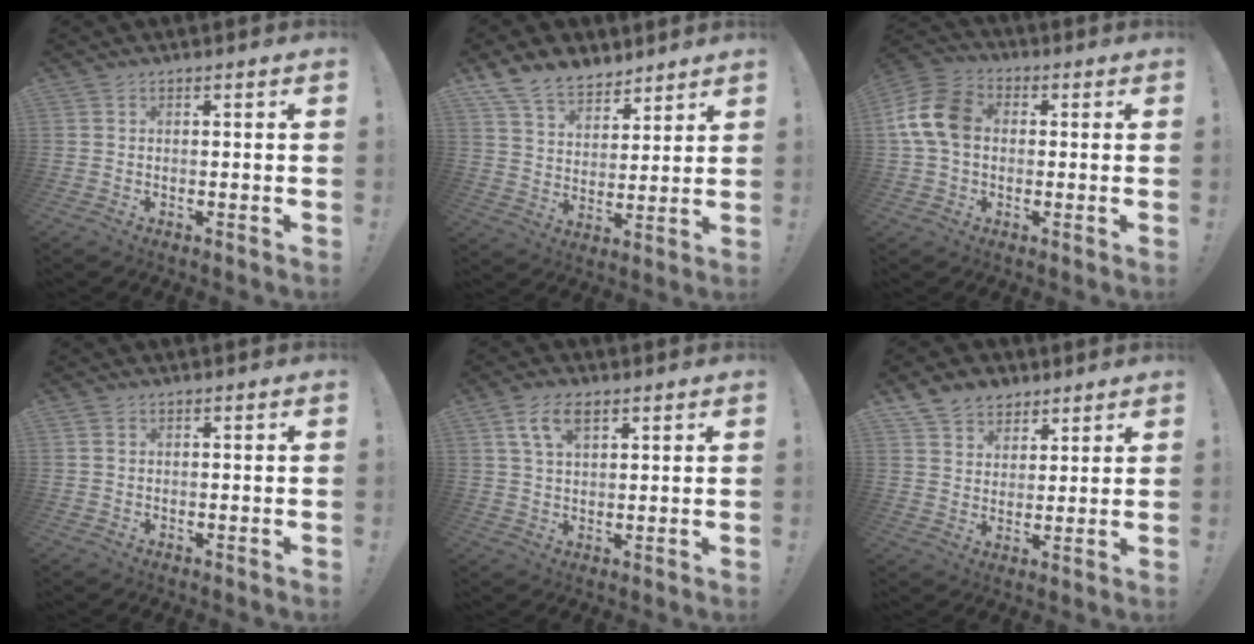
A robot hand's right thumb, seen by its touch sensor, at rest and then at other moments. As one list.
[{"total": 11.4, "force": [8.9, 6.2, 3.2], "torque": [-0.068, -0.062, 0.176]}, {"total": 13.4, "force": [1.5, 9.6, 9.3], "torque": [-0.175, 0.013, 0.032]}, {"total": 1.1, "force": [0.3, 1.0, 0.3], "torque": [-0.005, 0.004, 0.006]}, {"total": 8.0, "force": [4.1, 4.2, 5.5], "torque": [-0.099, 0.000, 0.078]}, {"total": 8.4, "force": [5.8, 5.9, 1.4], "torque": [-0.034, -0.033, 0.119]}]